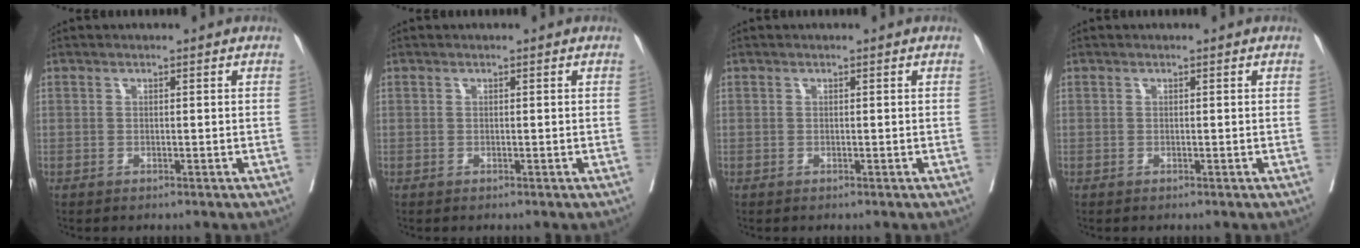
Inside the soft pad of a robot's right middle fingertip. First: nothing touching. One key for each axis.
{"total": 0.0}
{"total": 0.0}
{"total": 0.0}